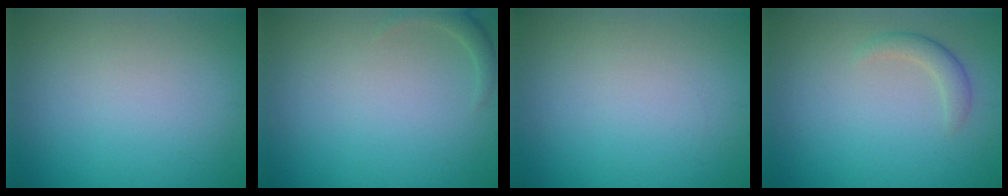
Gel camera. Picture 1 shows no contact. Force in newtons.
{"total": 1.2, "press": 1.2, "slide": 0.2}
{"total": 0.0}
{"total": 1.5, "press": 1.5, "slide": 0.1}